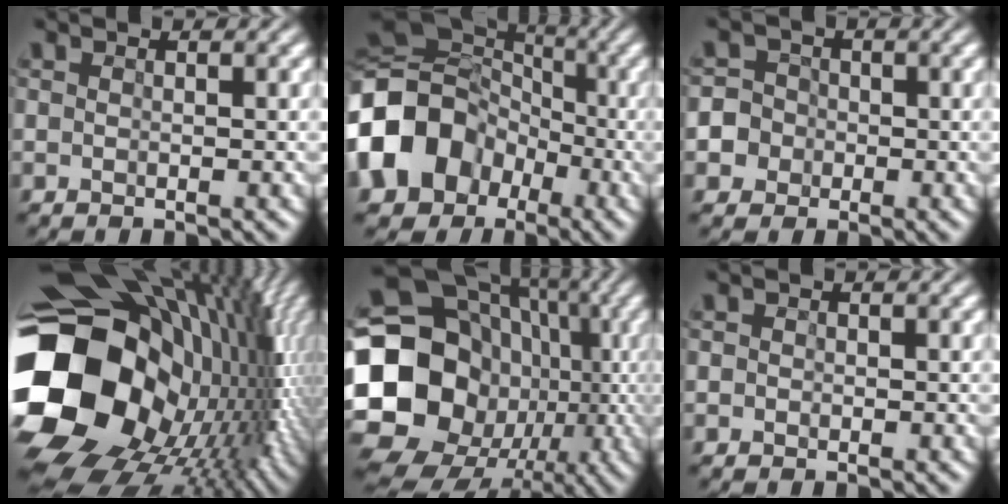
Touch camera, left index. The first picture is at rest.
{"total": 16.2, "force": [-5.2, 13.4, 7.5], "torque": [-0.176, -0.013, -0.123]}
{"total": 5.9, "force": [-2.4, 5.4, 0.8], "torque": [-0.023, 0.003, -0.060]}
{"total": 20.8, "force": [-2.4, 15.2, 14.0], "torque": [-0.319, -0.016, -0.021]}
{"total": 21.5, "force": [-3.2, 18.7, 10.0], "torque": [-0.197, 0.007, -0.077]}
{"total": 1.1, "force": [0.1, 1.0, 0.4], "torque": [0.010, 0.013, -0.013]}